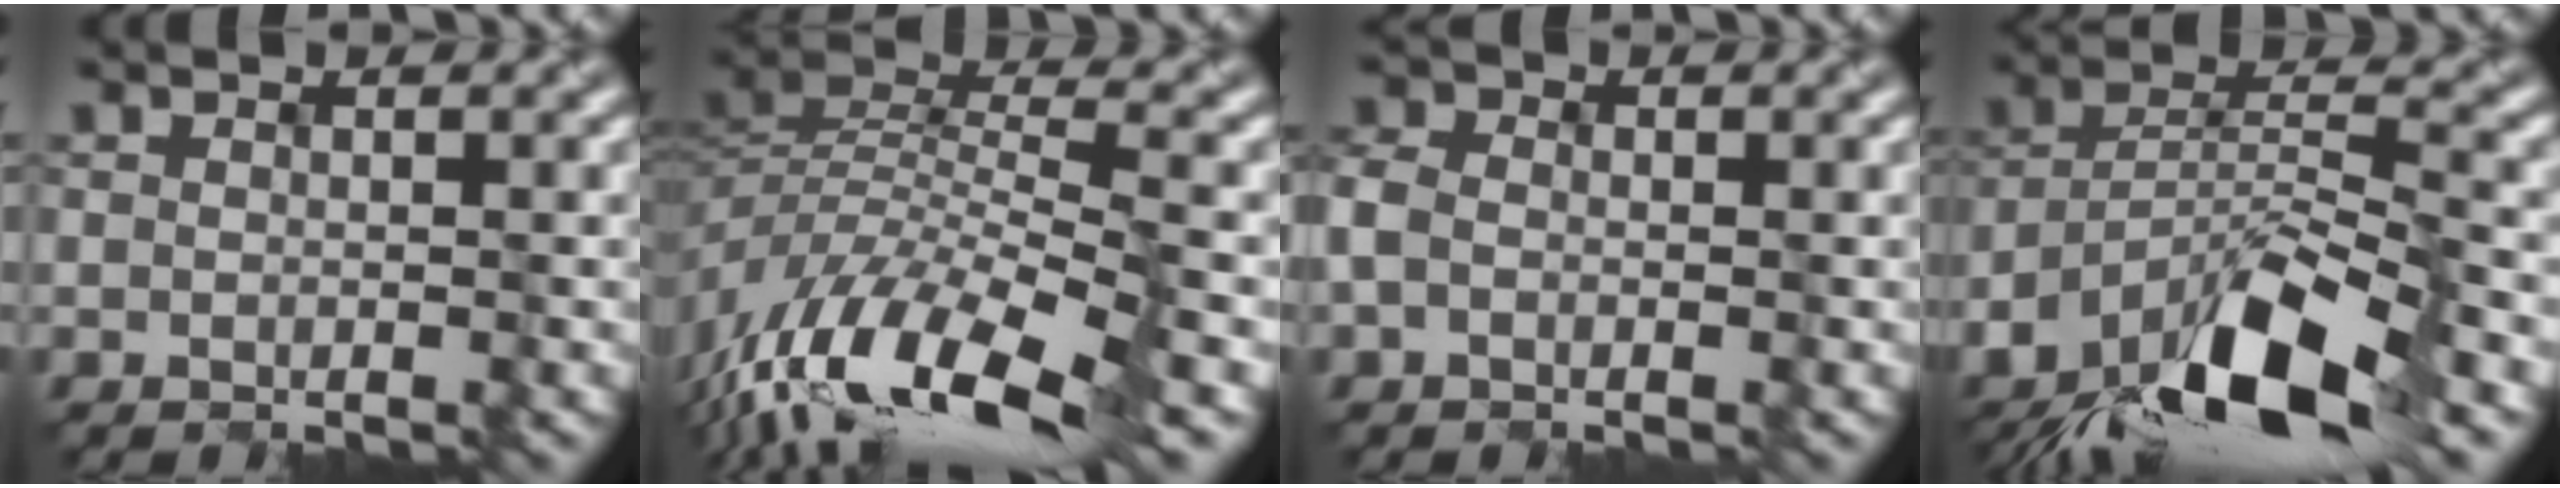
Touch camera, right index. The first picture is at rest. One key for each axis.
{"total": 11.4, "fx": -7.6, "fy": 3.8, "fz": 7.6, "tx": -0.140, "ty": -0.002, "tz": -0.148}
{"total": 2.1, "fx": -0.9, "fy": 1.7, "fz": 0.9, "tx": -0.029, "ty": 0.004, "tz": -0.023}
{"total": 11.2, "fx": -7.3, "fy": 2.7, "fz": 8.1, "tx": -0.149, "ty": 0.000, "tz": -0.139}